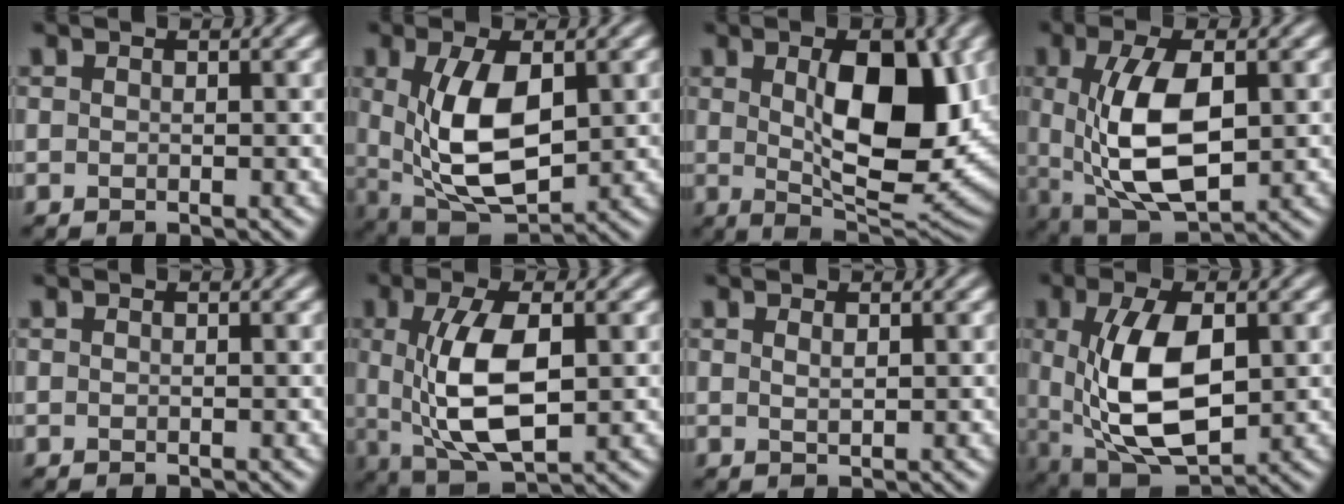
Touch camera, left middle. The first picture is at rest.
{"total": 8.8, "force": [0.8, 4.5, 7.5], "torque": [-0.153, -0.007, 0.018]}
{"total": 10.7, "force": [1.7, 4.3, 9.7], "torque": [-0.138, -0.004, 0.032]}
{"total": 8.9, "force": [0.4, 4.3, 7.8], "torque": [-0.157, -0.006, 0.011]}
{"total": 0.0}
{"total": 7.8, "force": [0.3, 3.4, 7.1], "torque": [-0.143, -0.005, 0.009]}
{"total": 0.8, "force": [0.5, 0.2, 0.5], "torque": [-0.011, -0.001, 0.010]}
{"total": 9.8, "force": [0.5, 5.0, 8.4], "torque": [-0.170, -0.008, 0.017]}